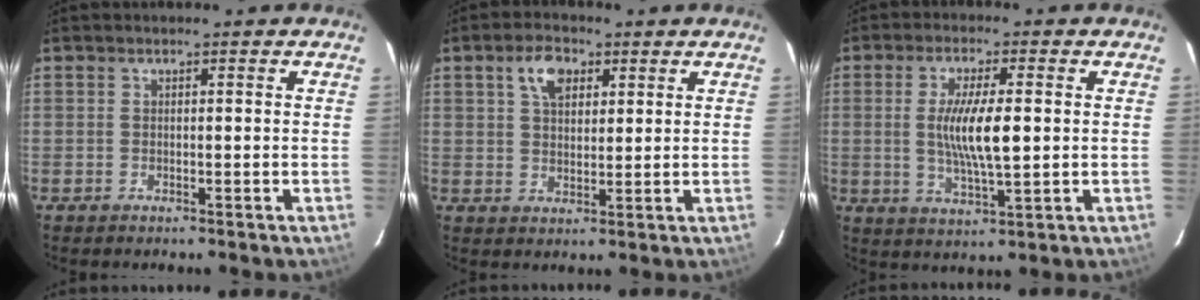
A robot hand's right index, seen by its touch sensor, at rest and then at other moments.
{"total": 5.9, "force": [2.7, 3.5, 3.9], "torque": [-0.069, 0.017, 0.050]}
{"total": 8.9, "force": [0.4, 1.9, 8.7], "torque": [-0.162, -0.006, 0.010]}